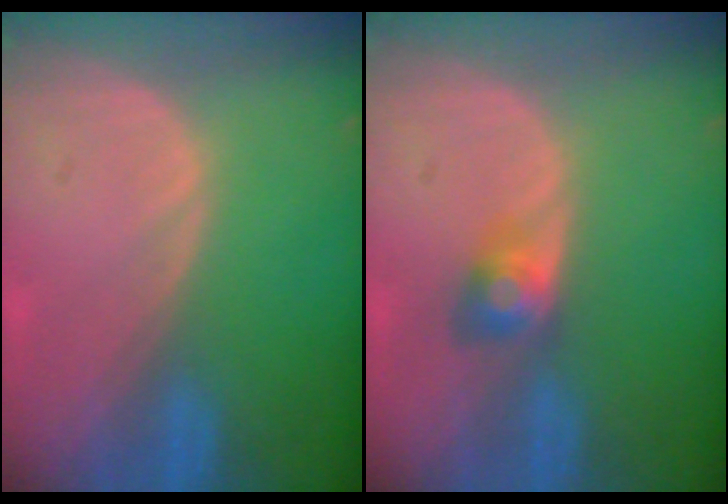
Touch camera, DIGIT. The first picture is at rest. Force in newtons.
{"total": 2.9, "press": 2.8, "slide": 0.1}